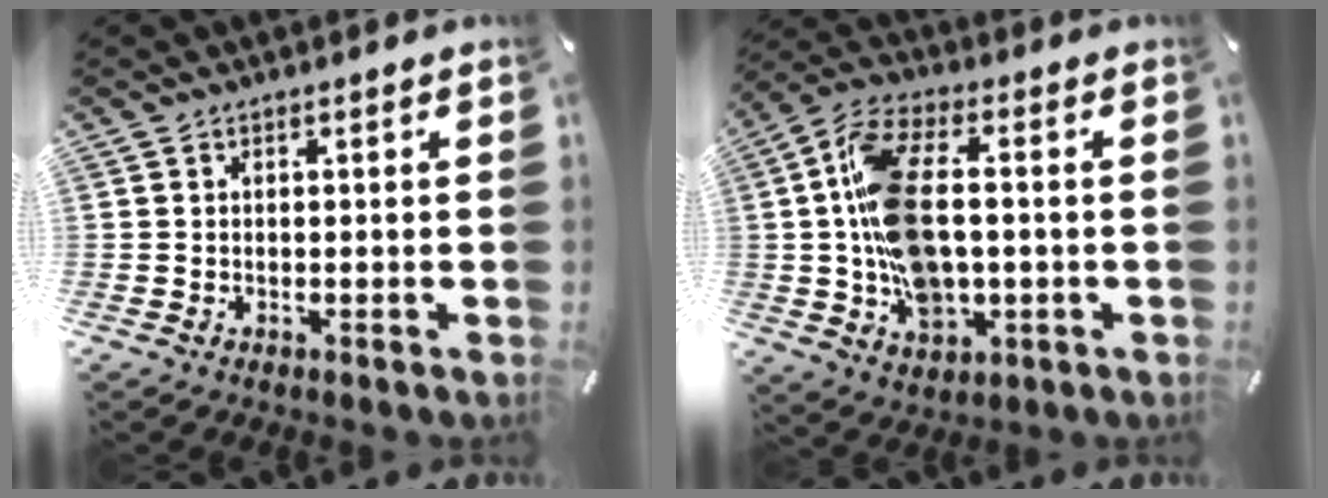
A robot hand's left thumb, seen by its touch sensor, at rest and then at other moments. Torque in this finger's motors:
{"motor_torque": [1.88, 3.13, 0.53, -0.10, 0.23]}